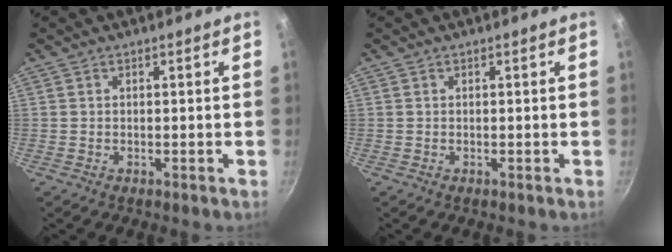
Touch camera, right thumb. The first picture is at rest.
{"total": 0.0}